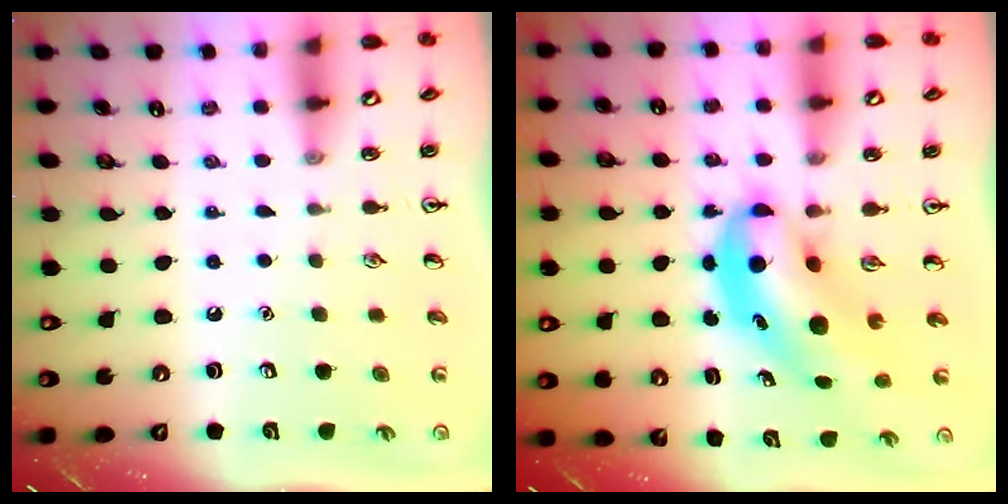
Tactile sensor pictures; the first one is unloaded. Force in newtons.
{"total": 8.0, "press": 7.8, "slide": 2.1}